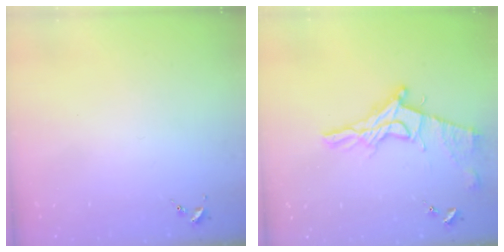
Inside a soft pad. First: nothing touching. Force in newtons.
{"total": 15.6, "press": 15.5, "slide": 1.6}